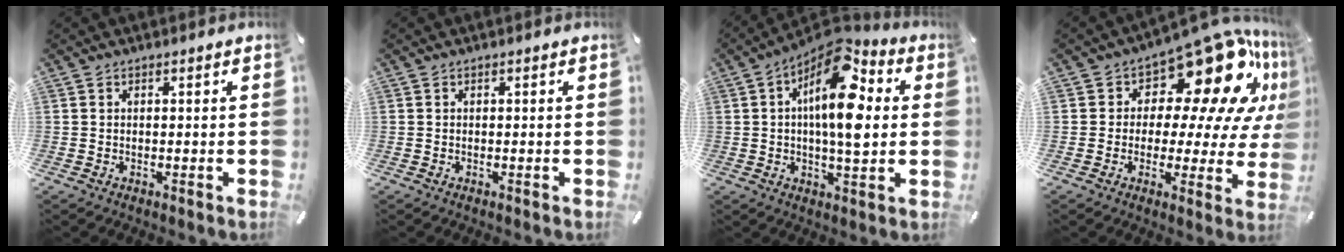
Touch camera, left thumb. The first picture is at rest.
{"total": 0.0}
{"total": 16.4, "force": [4.7, 6.8, 14.1], "torque": [-0.247, -0.033, 0.072]}
{"total": 19.8, "force": [10.5, 9.6, 13.7], "torque": [-0.185, -0.088, 0.174]}